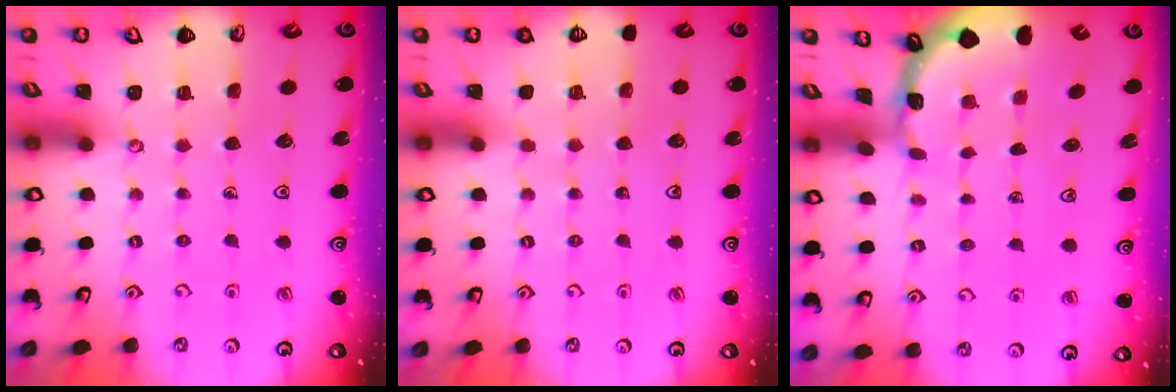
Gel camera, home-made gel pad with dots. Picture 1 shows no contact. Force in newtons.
{"total": 0.0}
{"total": 1.0, "press": 1.0, "slide": 0.1}